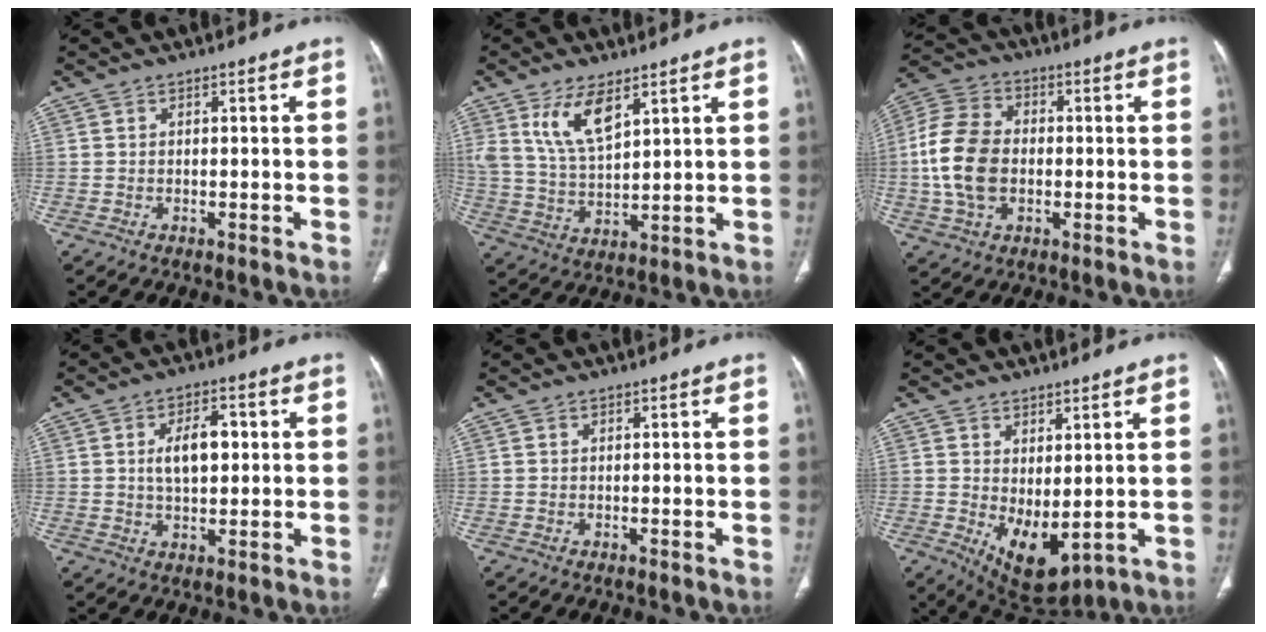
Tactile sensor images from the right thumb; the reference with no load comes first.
{"total": 9.5, "force": [5.3, 4.0, 6.8], "torque": [-0.125, -0.027, 0.116]}
{"total": 14.0, "force": [-0.8, 9.8, 10.1], "torque": [-0.197, 0.019, -0.018]}
{"total": 7.5, "force": [1.1, 4.1, 6.2], "torque": [-0.090, 0.006, 0.018]}
{"total": 0.0}
{"total": 8.6, "force": [-0.2, 4.5, 7.3], "torque": [-0.105, -0.017, 0.022]}